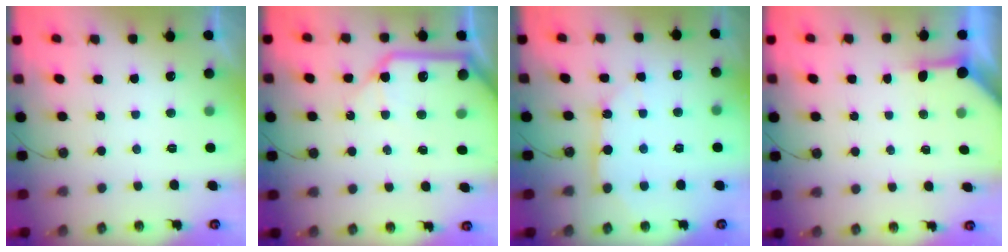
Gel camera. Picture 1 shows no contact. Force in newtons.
{"total": 13.4, "press": 13.3, "slide": 1.5}
{"total": 8.6, "press": 8.6, "slide": 0.3}
{"total": 3.8, "press": 3.7, "slide": 0.4}